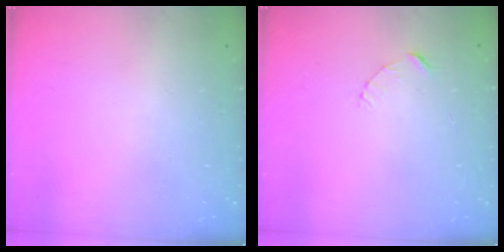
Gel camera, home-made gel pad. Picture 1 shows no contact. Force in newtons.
{"total": 2.4, "press": 2.4, "slide": 0.2}